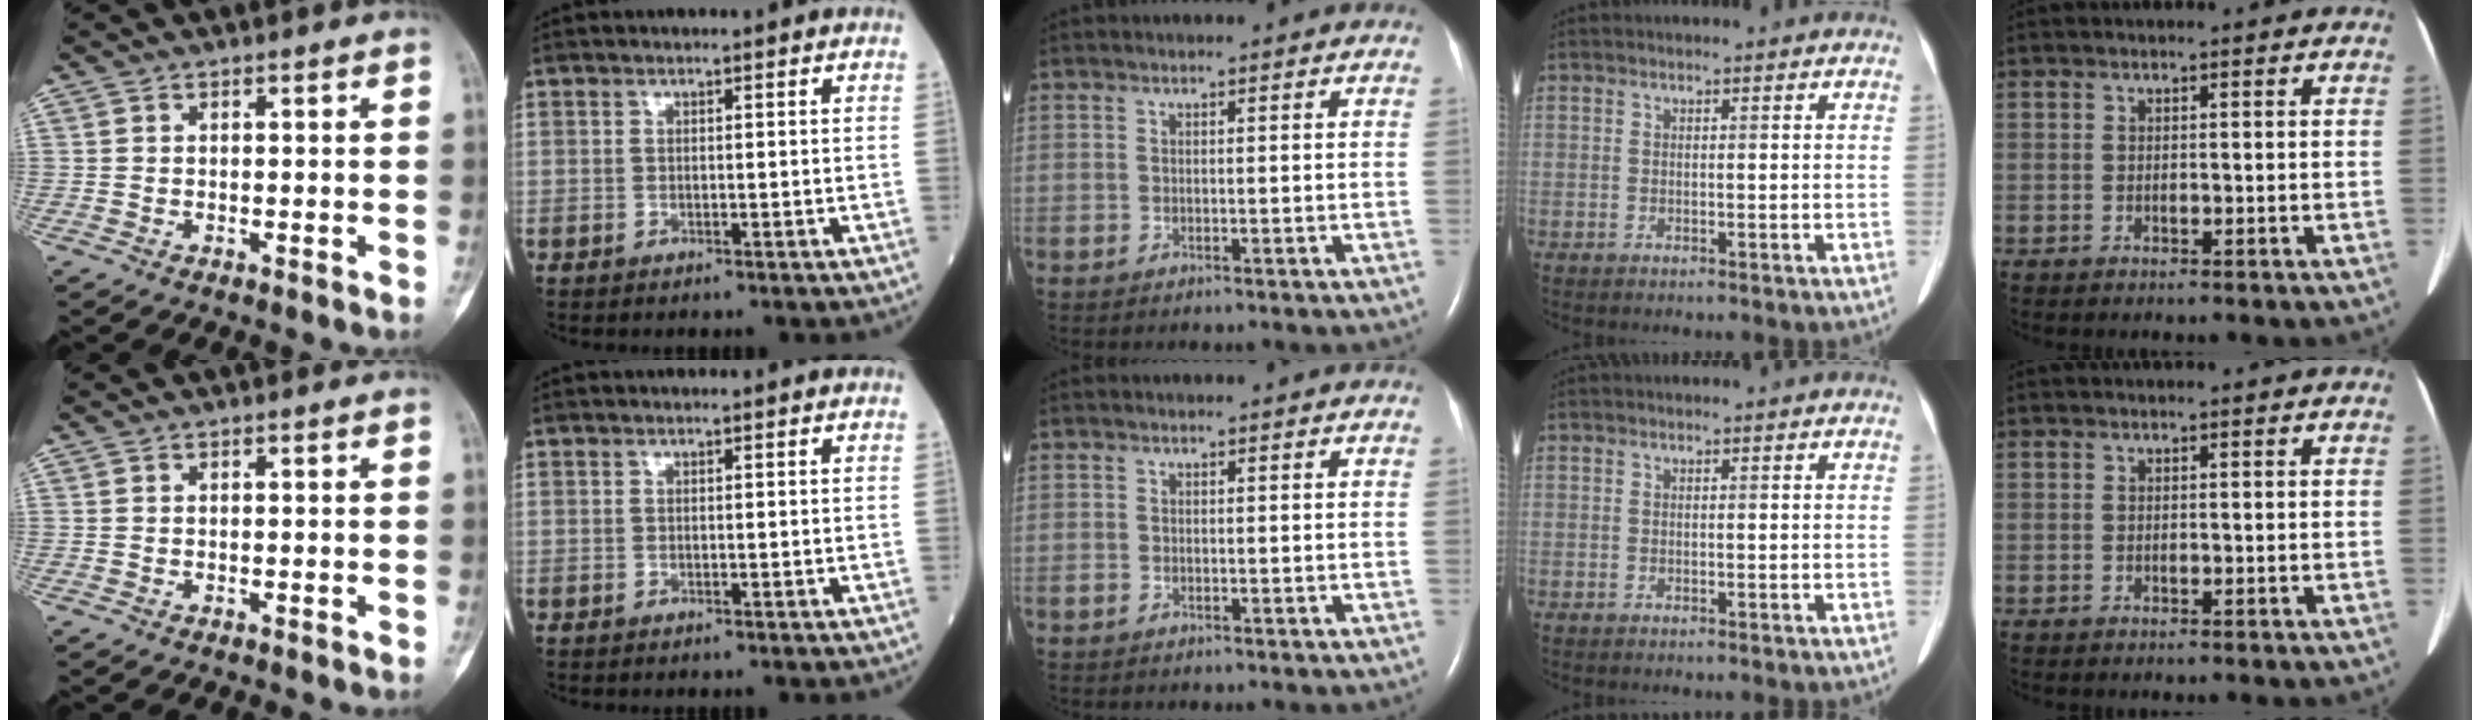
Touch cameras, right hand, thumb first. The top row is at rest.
{"middle": {"total": 0.5, "force": [-0.4, 0.3, 0.1], "torque": [-0.008, 0.002, -0.008]}}